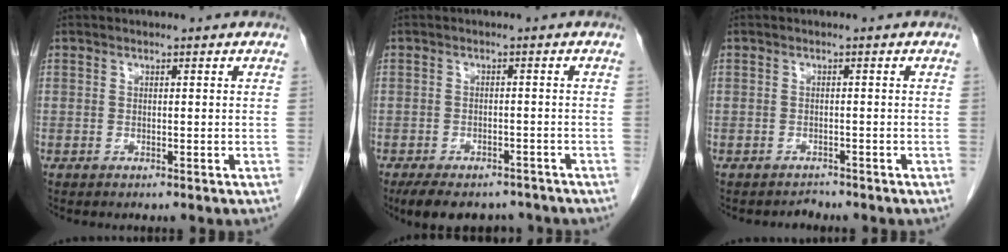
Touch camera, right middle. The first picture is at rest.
{"total": 10.3, "force": [-8.3, 4.6, 4.0], "torque": [-0.065, 0.001, -0.113]}
{"total": 1.1, "force": [-0.9, 0.2, -0.4], "torque": [0.006, -0.004, -0.016]}